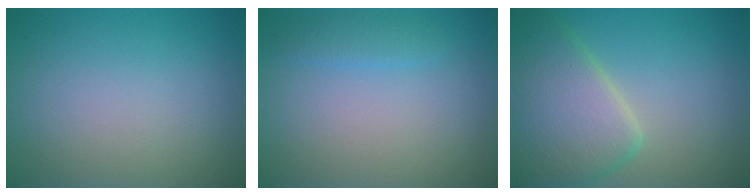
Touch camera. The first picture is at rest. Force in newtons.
{"total": 1.3, "press": 1.3, "slide": 0.1}
{"total": 7.6, "press": 7.6, "slide": 0.3}